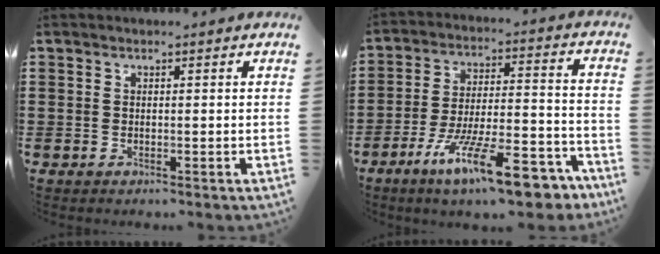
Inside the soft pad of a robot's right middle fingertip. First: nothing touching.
{"total": 15.5, "force": [-10.8, 3.3, 10.7], "torque": [-0.171, 0.041, -0.184]}